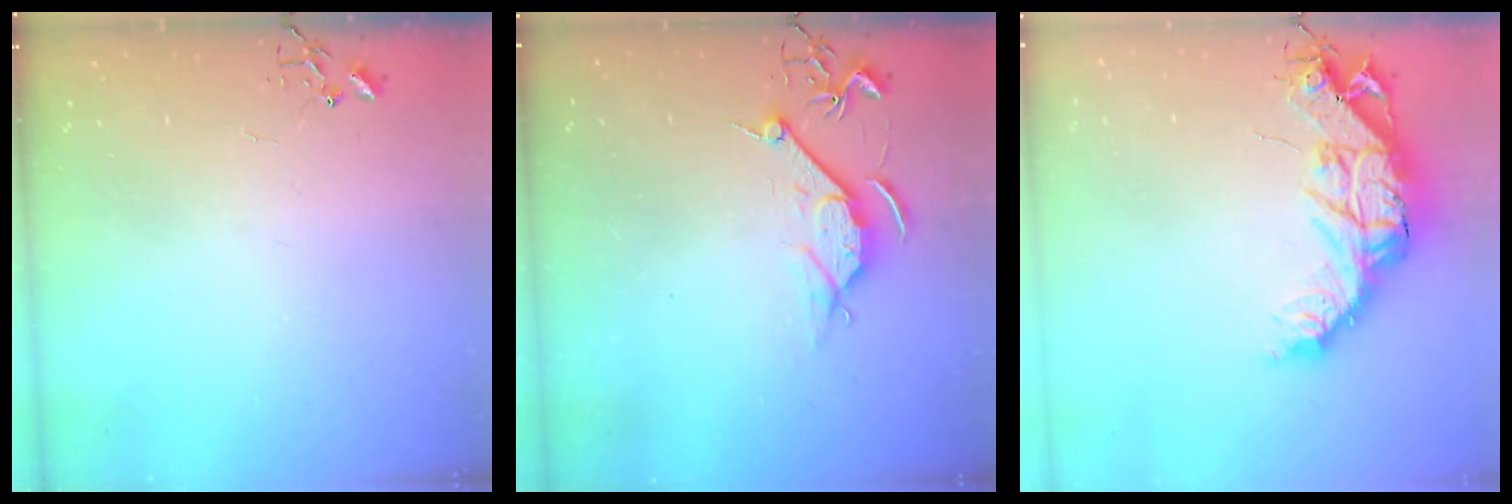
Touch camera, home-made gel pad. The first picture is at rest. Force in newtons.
{"total": 8.4, "press": 8.3, "slide": 1.0}
{"total": 16.2, "press": 16.2, "slide": 1.5}